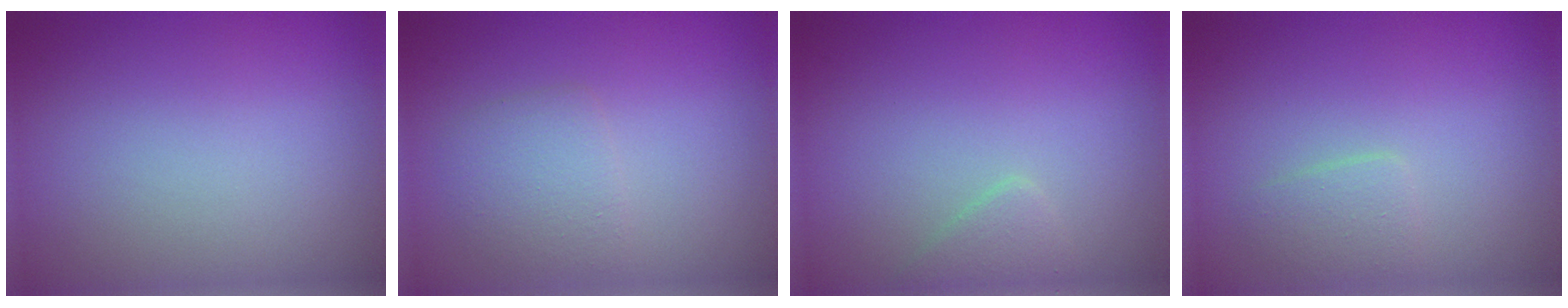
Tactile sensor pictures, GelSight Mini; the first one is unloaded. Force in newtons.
{"total": 2.3, "press": 2.3, "slide": 0.0}
{"total": 1.3, "press": 1.3, "slide": 0.1}
{"total": 1.4, "press": 1.4, "slide": 0.1}